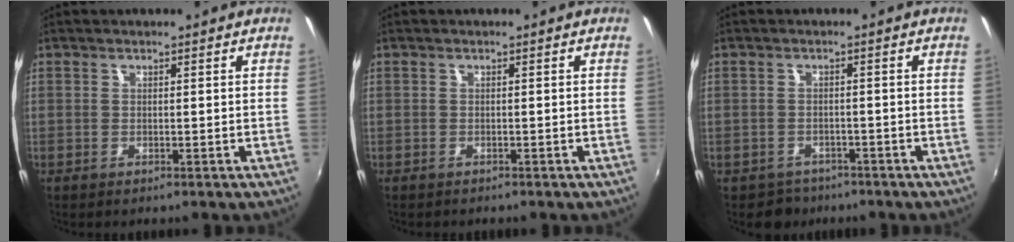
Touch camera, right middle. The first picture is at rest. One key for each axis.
{"total": 0.6, "fx": -0.6, "fy": 0.3, "fz": 0.0, "tx": -0.003, "ty": -0.002, "tz": -0.009}
{"total": 3.6, "fx": -2.7, "fy": 2.4, "fz": -0.1, "tx": -0.010, "ty": 0.000, "tz": -0.043}